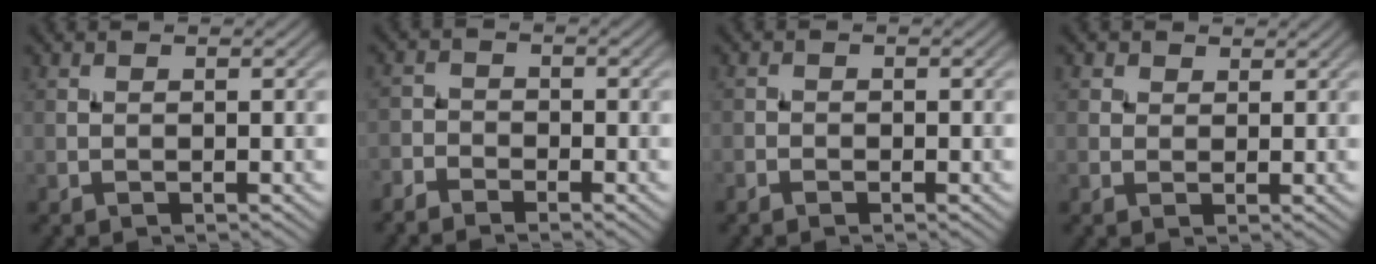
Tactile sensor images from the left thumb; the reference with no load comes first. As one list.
[{"total": 3.0, "force": [-2.6, 1.2, 0.8], "torque": [-0.013, -0.001, -0.059]}, {"total": 1.1, "force": [-0.7, 0.7, 0.4], "torque": [-0.006, -0.001, -0.015]}, {"total": 2.1, "force": [1.3, 1.5, 0.6], "torque": [-0.015, 0.001, 0.021]}]